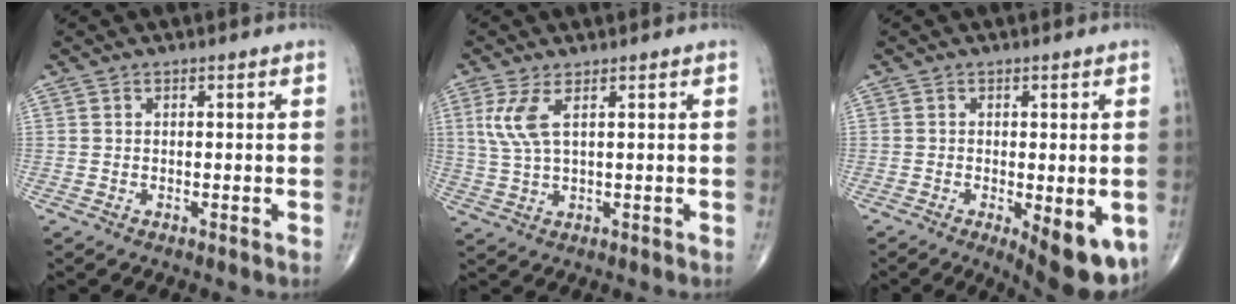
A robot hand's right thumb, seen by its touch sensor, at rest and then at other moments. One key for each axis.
{"total": 5.3, "fx": 1.9, "fy": 1.6, "fz": 4.7, "tx": -0.120, "ty": -0.004, "tz": 0.048}
{"total": 10.5, "fx": -3.8, "fy": 3.8, "fz": 9.1, "tx": -0.114, "ty": -0.015, "tz": -0.047}